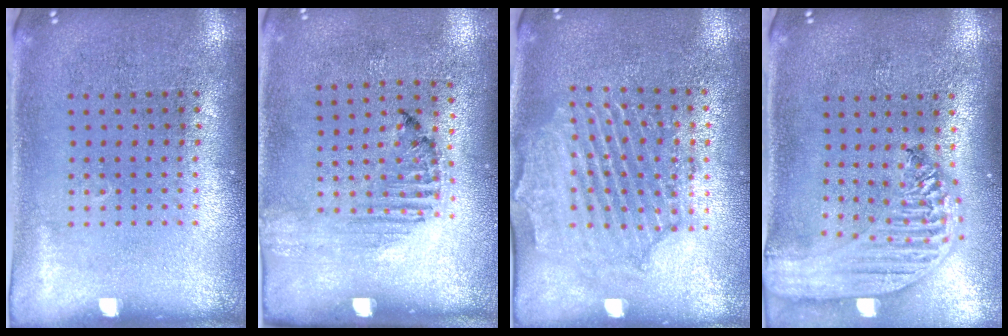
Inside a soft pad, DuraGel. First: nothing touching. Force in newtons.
{"total": 1.3, "press": 1.1, "slide": 0.6}
{"total": 2.0, "press": 1.9, "slide": 0.5}
{"total": 2.9, "press": 2.4, "slide": 1.7}